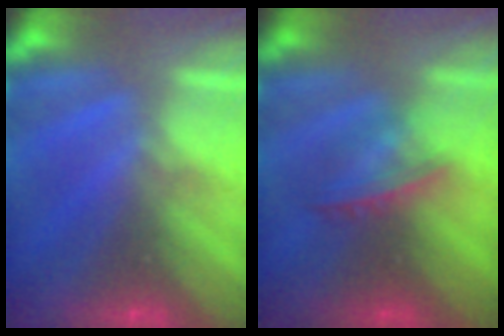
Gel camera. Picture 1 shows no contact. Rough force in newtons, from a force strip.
{"total": 4.6}